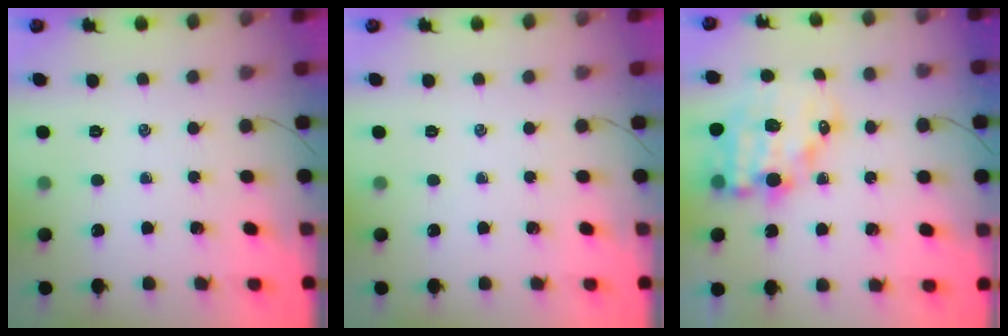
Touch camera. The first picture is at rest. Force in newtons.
{"total": 0.0}
{"total": 12.7, "press": 12.4, "slide": 2.9}